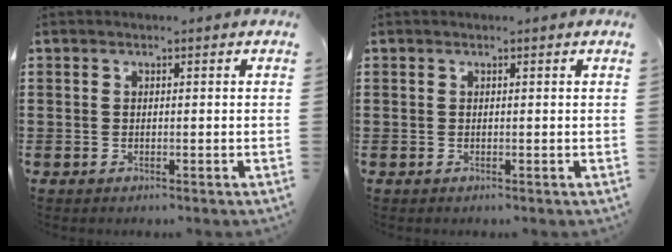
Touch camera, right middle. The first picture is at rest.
{"total": 0.0}